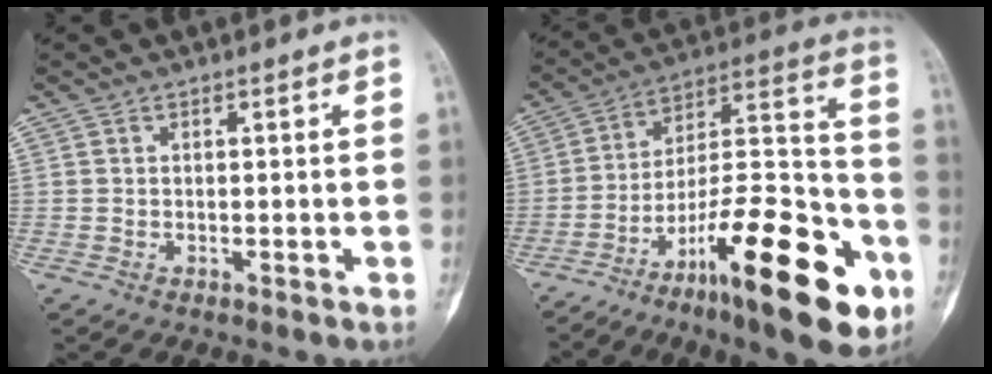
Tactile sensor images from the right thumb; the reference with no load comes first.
{"total": 26.4, "force": [-13.1, 7.7, 21.6], "torque": [-0.312, 0.082, -0.205]}